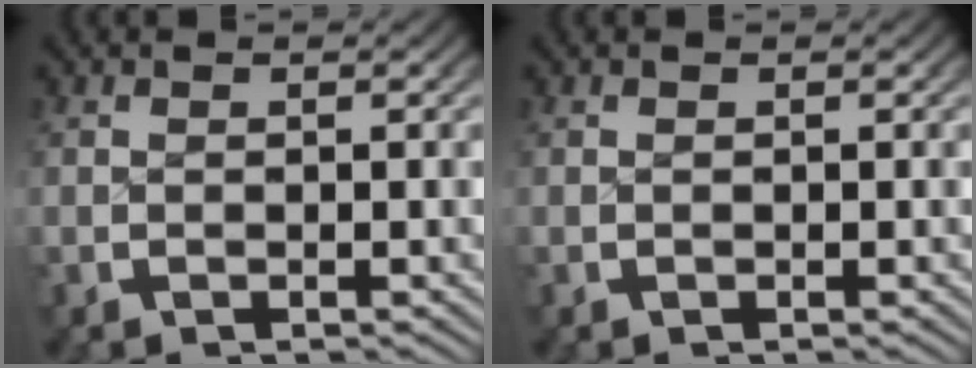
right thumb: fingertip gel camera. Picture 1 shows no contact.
{"total": 0.0}